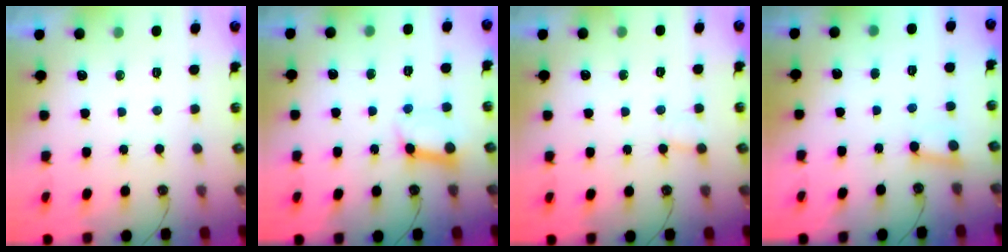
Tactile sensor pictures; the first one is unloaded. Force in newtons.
{"total": 8.2, "press": 8.1, "slide": 0.9}
{"total": 4.7, "press": 4.7, "slide": 0.3}
{"total": 2.6, "press": 2.5, "slide": 0.8}